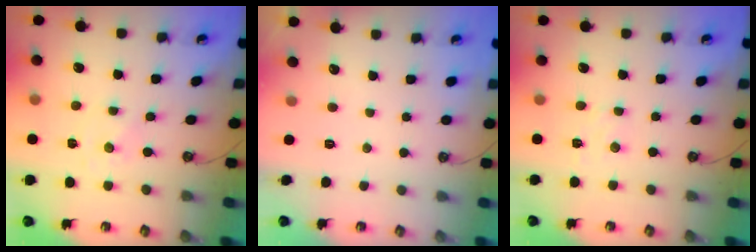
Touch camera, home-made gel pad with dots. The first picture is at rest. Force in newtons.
{"total": 0.0}
{"total": 2.9, "press": 2.9, "slide": 0.5}